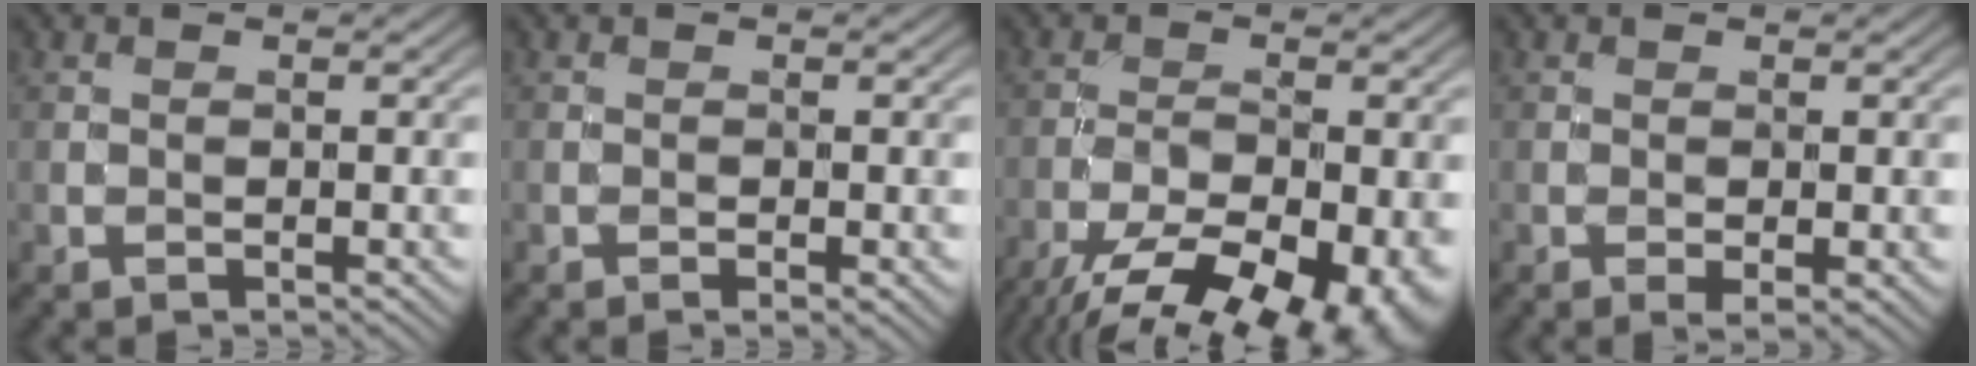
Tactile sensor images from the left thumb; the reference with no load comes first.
{"total": 1.8, "force": [-0.7, 0.4, 1.6], "torque": [-0.029, 0.000, -0.014]}
{"total": 15.8, "force": [-9.7, 6.4, 10.8], "torque": [-0.185, -0.040, -0.137]}
{"total": 2.7, "force": [-0.9, 0.8, 2.4], "torque": [-0.039, -0.003, -0.010]}